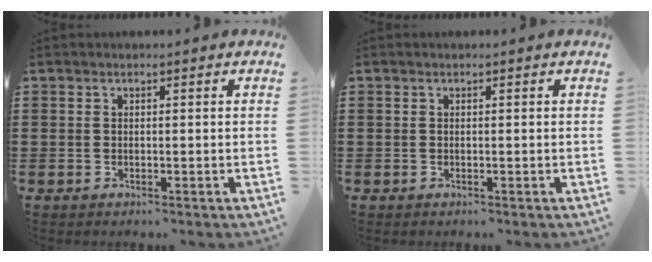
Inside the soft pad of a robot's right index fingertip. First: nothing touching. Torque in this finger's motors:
{"motor_torque": [-0.02, 0.02, 0.00, 0.00]}